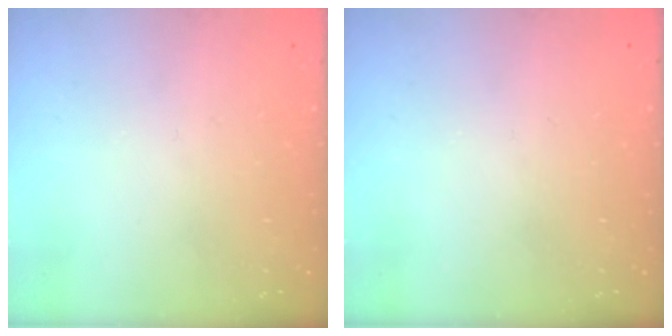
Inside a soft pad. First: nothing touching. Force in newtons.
{"total": 0.0}